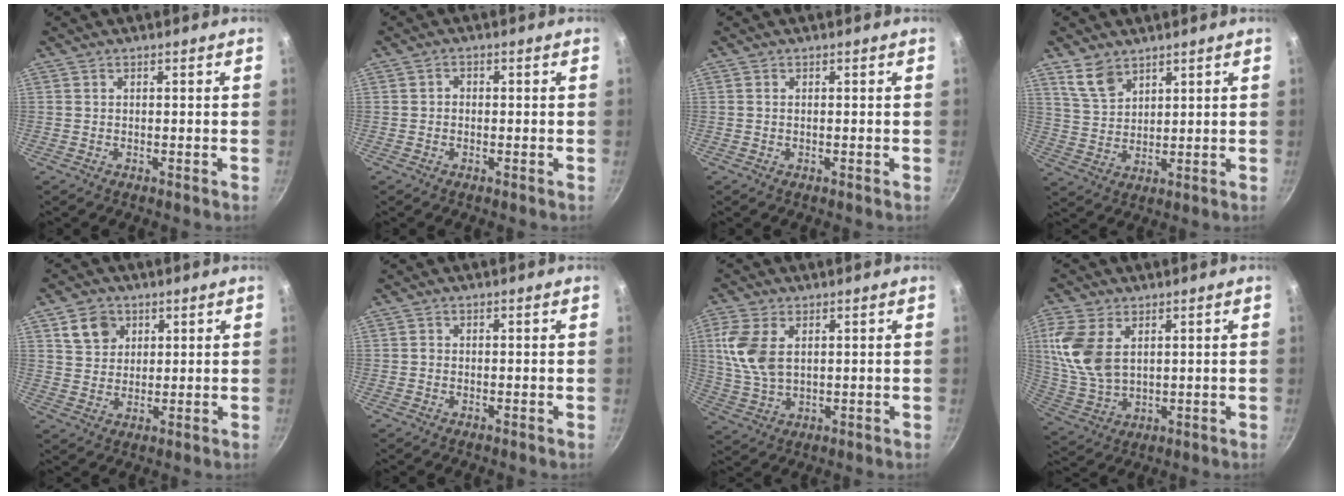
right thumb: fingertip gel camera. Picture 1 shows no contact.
{"total": 1.3, "force": [-0.2, 1.1, 0.7], "torque": [-0.011, 0.006, -0.005]}
{"total": 0.0}
{"total": 6.1, "force": [4.4, 3.3, 2.7], "torque": [-0.038, -0.020, 0.093]}
{"total": 6.4, "force": [2.9, 5.2, 2.5], "torque": [-0.020, -0.002, 0.054]}
{"total": 0.5, "force": [-0.1, 0.5, 0.2], "torque": [0.001, 0.002, -0.005]}
{"total": 9.6, "force": [2.3, 5.8, 7.4], "torque": [-0.154, -0.006, 0.051]}
{"total": 12.1, "force": [3.5, 7.4, 8.9], "torque": [-0.182, -0.013, 0.080]}